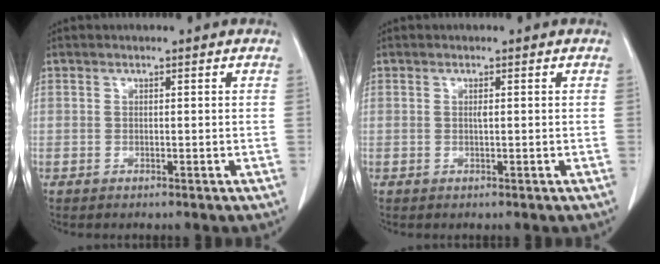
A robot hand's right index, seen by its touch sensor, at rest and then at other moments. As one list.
[{"total": 0.6, "force": [0.1, 0.0, 0.6], "torque": [-0.013, -0.001, 0.001]}]